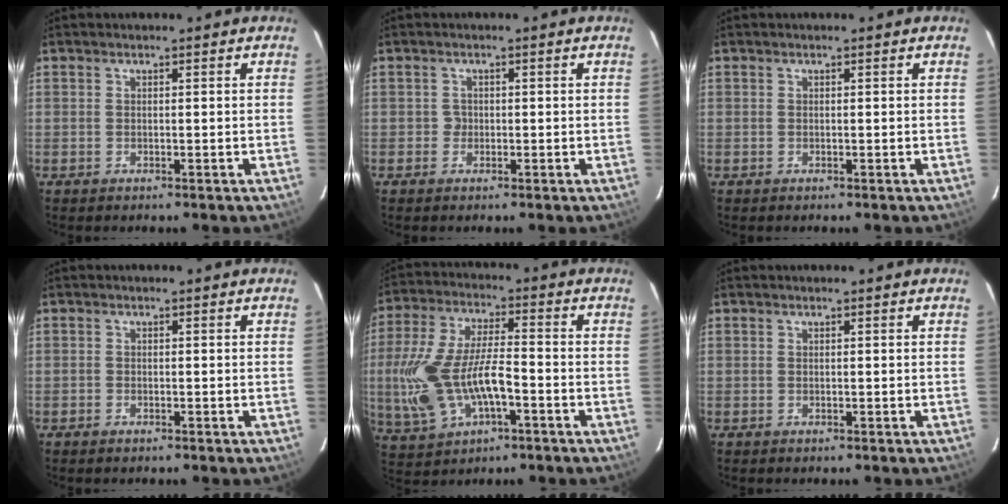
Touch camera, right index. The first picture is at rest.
{"total": 1.2, "force": [-0.4, 1.1, -0.1], "torque": [0.005, 0.004, -0.005]}
{"total": 0.0}
{"total": 0.8, "force": [-0.6, 0.4, 0.1], "torque": [-0.004, 0.000, -0.011]}
{"total": 17.1, "force": [-4.5, 8.0, 14.5], "torque": [-0.321, -0.007, -0.070]}
{"total": 0.0}